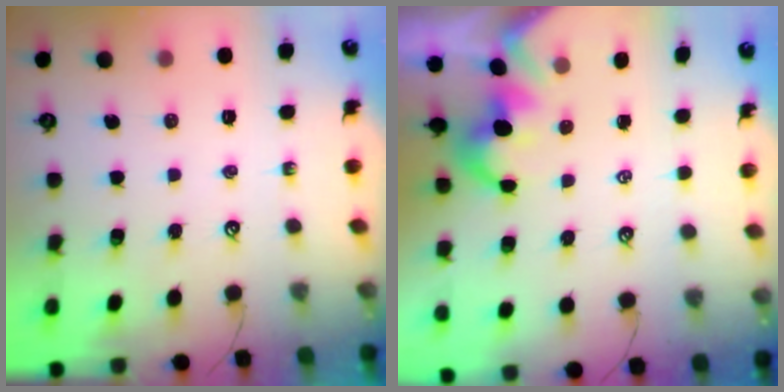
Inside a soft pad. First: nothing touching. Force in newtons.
{"total": 0.9, "press": 0.6, "slide": 0.7}